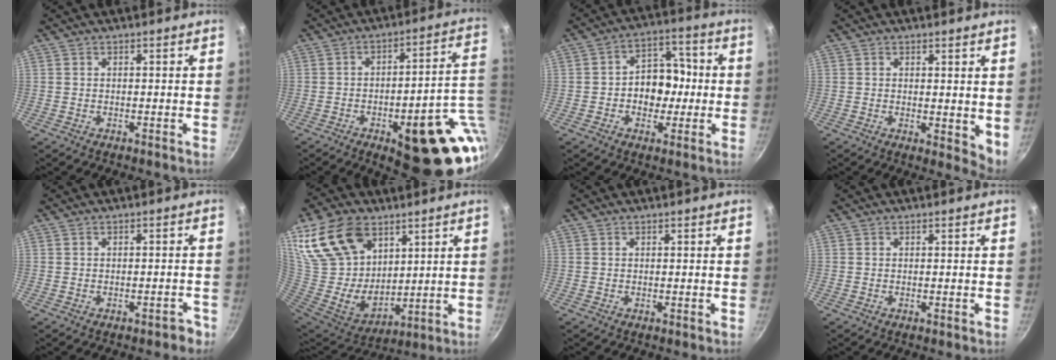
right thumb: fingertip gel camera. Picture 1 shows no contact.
{"total": 21.9, "force": [-4.4, 7.6, 20.1], "torque": [-0.203, 0.009, -0.046]}
{"total": 10.9, "force": [-0.7, 8.5, 6.8], "torque": [-0.042, 0.022, -0.022]}
{"total": 4.8, "force": [1.3, 2.4, 3.9], "torque": [-0.044, -0.006, 0.020]}
{"total": 2.4, "force": [-1.7, 1.1, 1.3], "torque": [0.000, 0.033, -0.005]}
{"total": 23.0, "force": [11.9, 15.2, 12.5], "torque": [-0.221, -0.043, 0.240]}
{"total": 0.0}
{"total": 0.0}